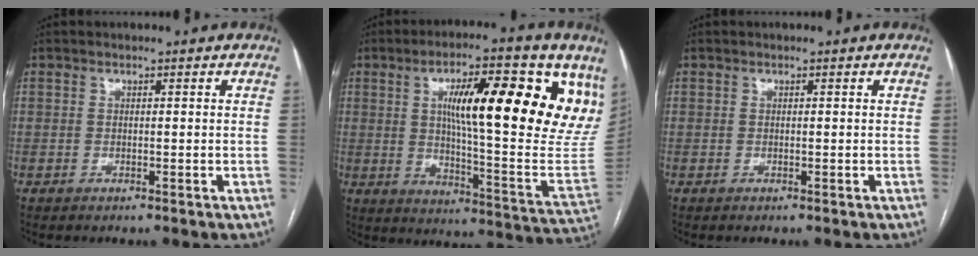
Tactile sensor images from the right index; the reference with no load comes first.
{"total": 24.9, "force": [10.1, 3.9, 22.4], "torque": [-0.266, 0.016, 0.154]}
{"total": 0.0}